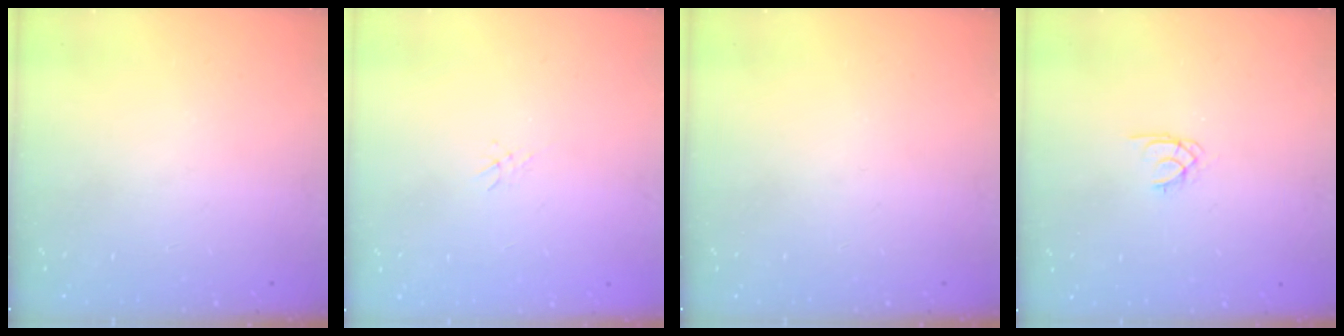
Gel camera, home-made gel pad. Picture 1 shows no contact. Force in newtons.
{"total": 1.2, "press": 1.1, "slide": 0.3}
{"total": 0.0}
{"total": 1.8, "press": 1.8, "slide": 0.3}